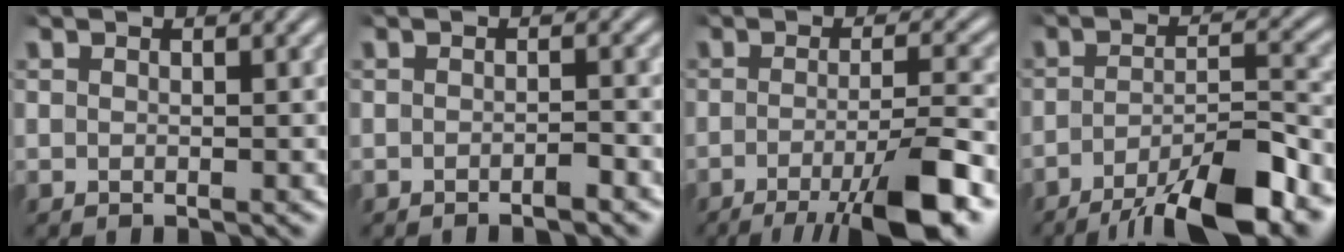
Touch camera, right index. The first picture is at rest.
{"total": 1.3, "force": [-1.2, -0.3, 0.4], "torque": [-0.002, 0.005, -0.024]}
{"total": 8.4, "force": [-5.0, 1.8, 6.6], "torque": [-0.093, -0.019, -0.070]}
{"total": 9.4, "force": [-6.7, 2.5, 6.1], "torque": [-0.084, -0.013, -0.098]}